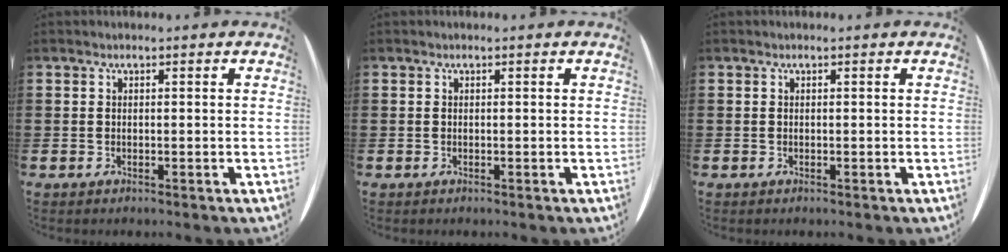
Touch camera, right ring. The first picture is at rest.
{"total": 0.0}
{"total": 0.0}